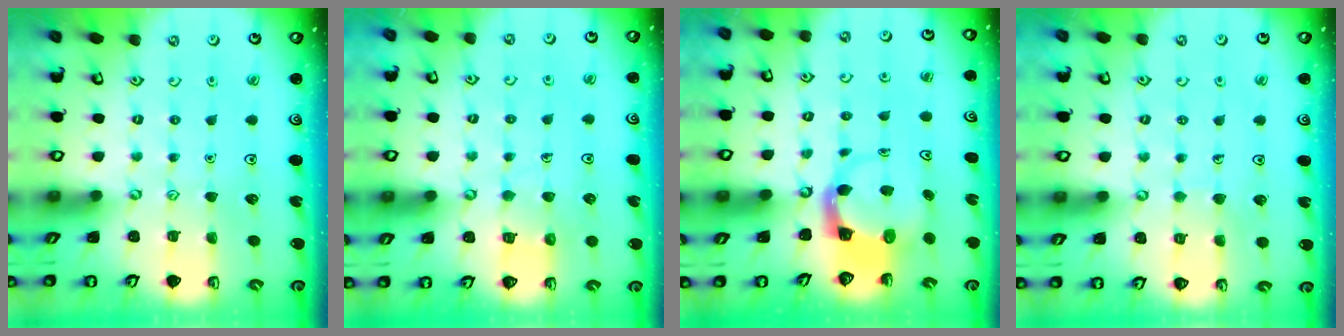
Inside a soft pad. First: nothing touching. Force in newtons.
{"total": 5.4, "press": 5.4, "slide": 0.4}
{"total": 3.6, "press": 3.6, "slide": 0.5}
{"total": 4.3, "press": 4.2, "slide": 0.3}